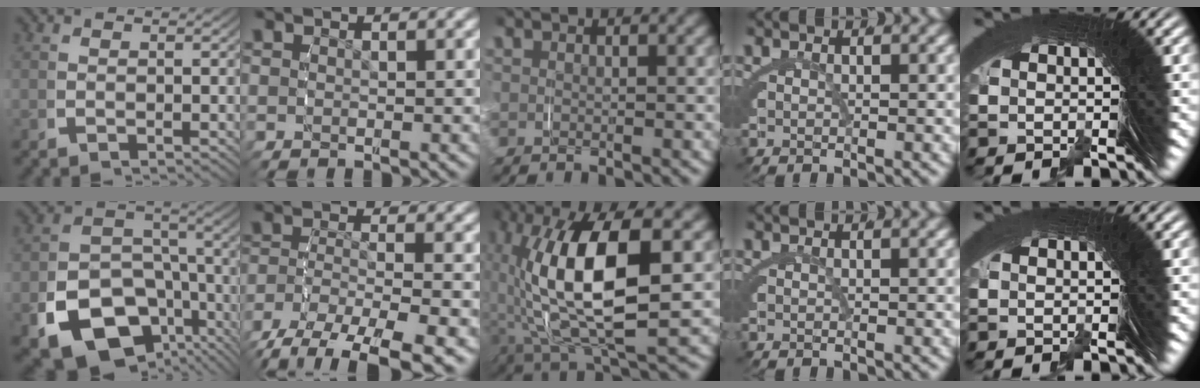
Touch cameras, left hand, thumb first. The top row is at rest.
{"thumb": {"total": 15.1, "force": [-6.1, 10.6, 8.9], "torque": [-0.169, -0.064, -0.080]}, "index": {"total": 8.9, "force": [-6.1, 3.6, 5.4], "torque": [-0.094, -0.033, -0.072]}, "middle": {"total": 14.0, "force": [0.4, 6.3, 12.5], "torque": [-0.260, -0.013, 0.021]}}